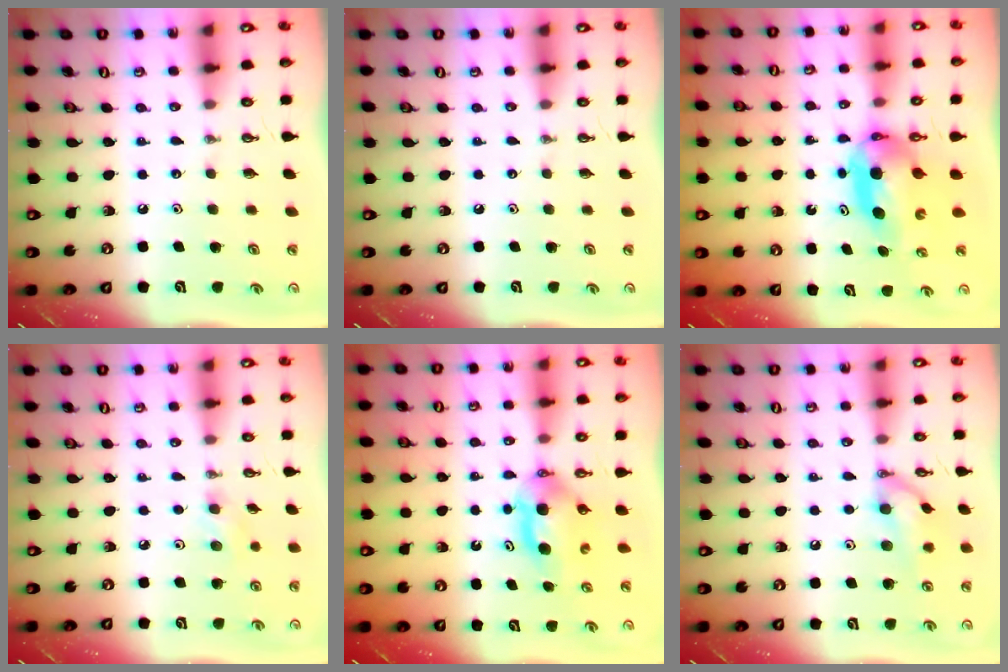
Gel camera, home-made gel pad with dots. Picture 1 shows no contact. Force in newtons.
{"total": 0.0}
{"total": 7.5, "press": 5.7, "slide": 4.9}
{"total": 8.8, "press": 4.8, "slide": 7.3}
{"total": 7.2, "press": 5.5, "slide": 4.7}
{"total": 12.0, "press": 11.8, "slide": 1.6}